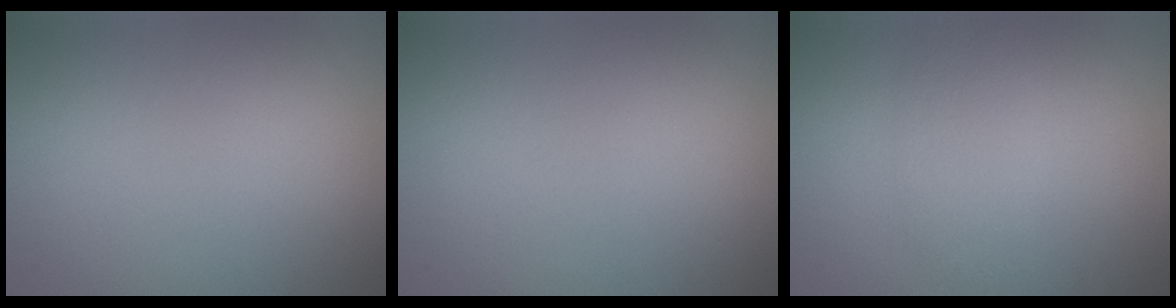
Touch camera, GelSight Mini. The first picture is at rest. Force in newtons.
{"total": 0.0}
{"total": 2.8, "press": 2.8, "slide": 0.1}